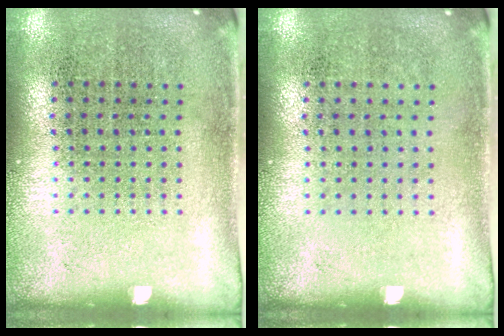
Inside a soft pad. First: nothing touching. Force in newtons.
{"total": 0.0}